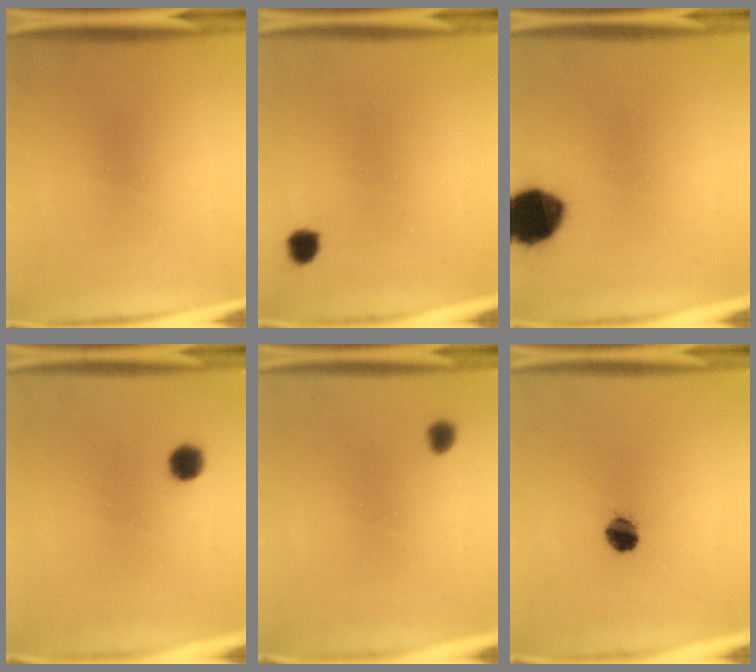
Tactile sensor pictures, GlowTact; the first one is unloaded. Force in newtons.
{"total": 2.4}
{"total": 13.9}
{"total": 3.1}
{"total": 1.8}
{"total": 5.0}